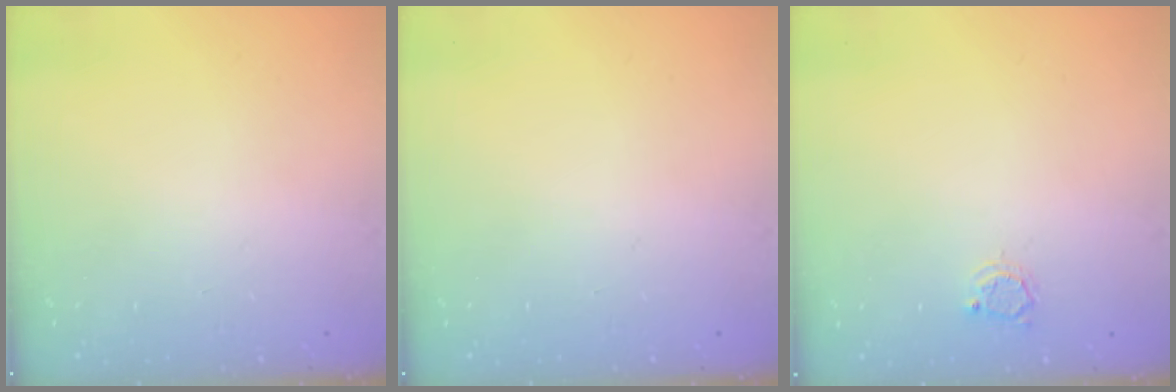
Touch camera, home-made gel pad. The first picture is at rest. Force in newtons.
{"total": 0.0}
{"total": 2.9, "press": 2.9, "slide": 0.3}